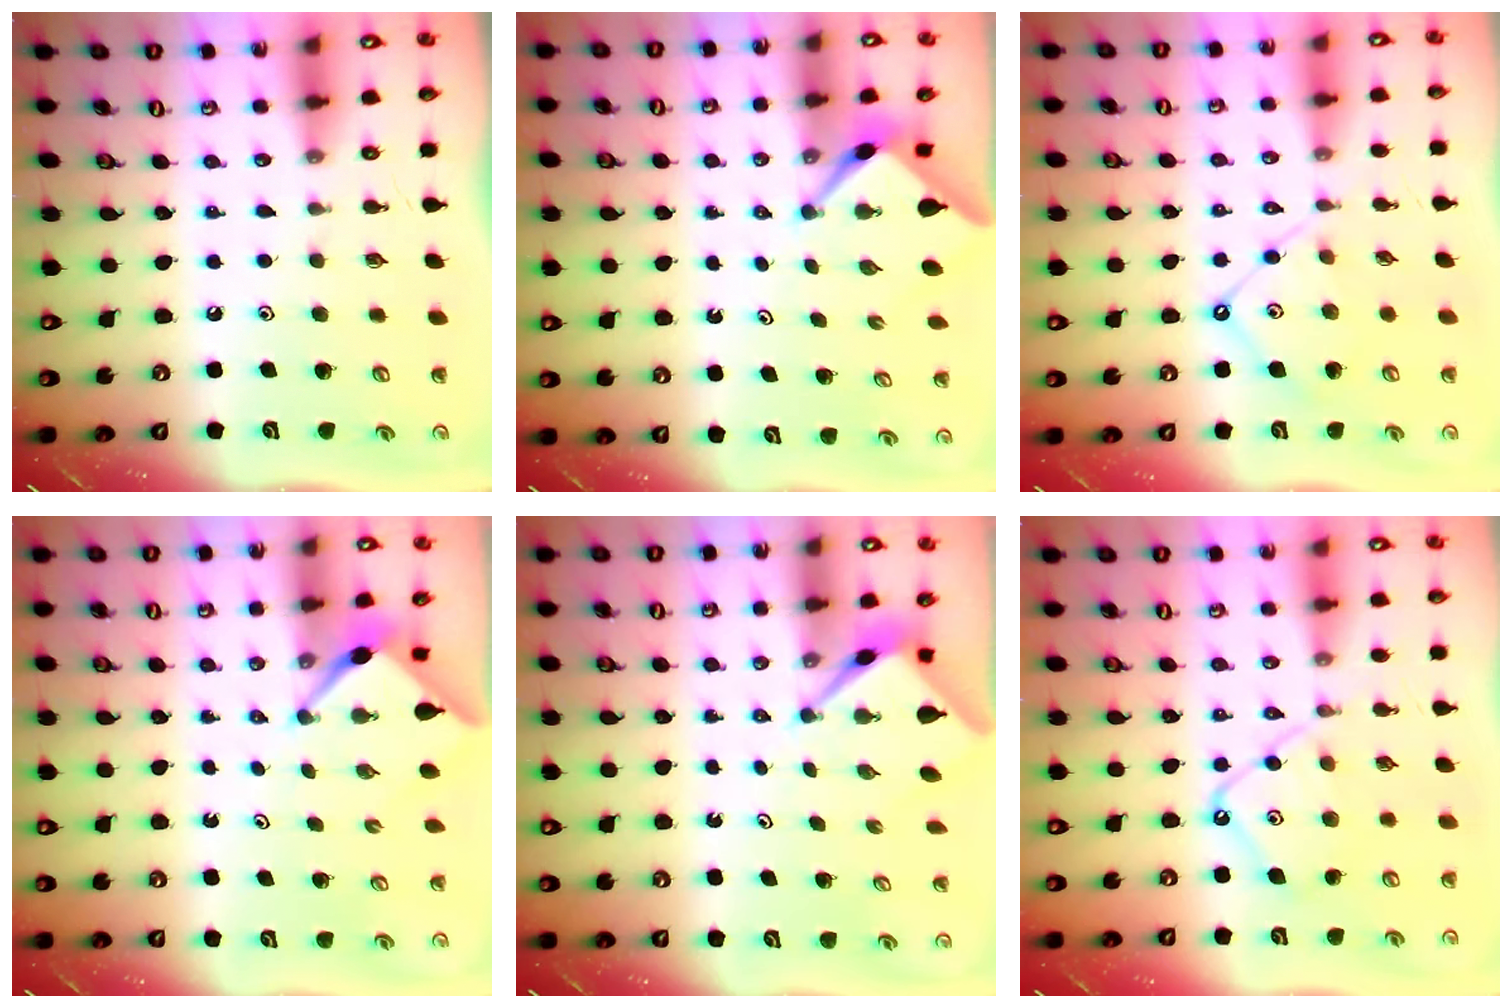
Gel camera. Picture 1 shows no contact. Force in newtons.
{"total": 2.4, "press": 2.4, "slide": 0.3}
{"total": 8.3, "press": 8.2, "slide": 0.9}
{"total": 2.4, "press": 2.4, "slide": 0.3}
{"total": 2.7, "press": 2.7, "slide": 0.1}
{"total": 12.0, "press": 11.9, "slide": 1.2}